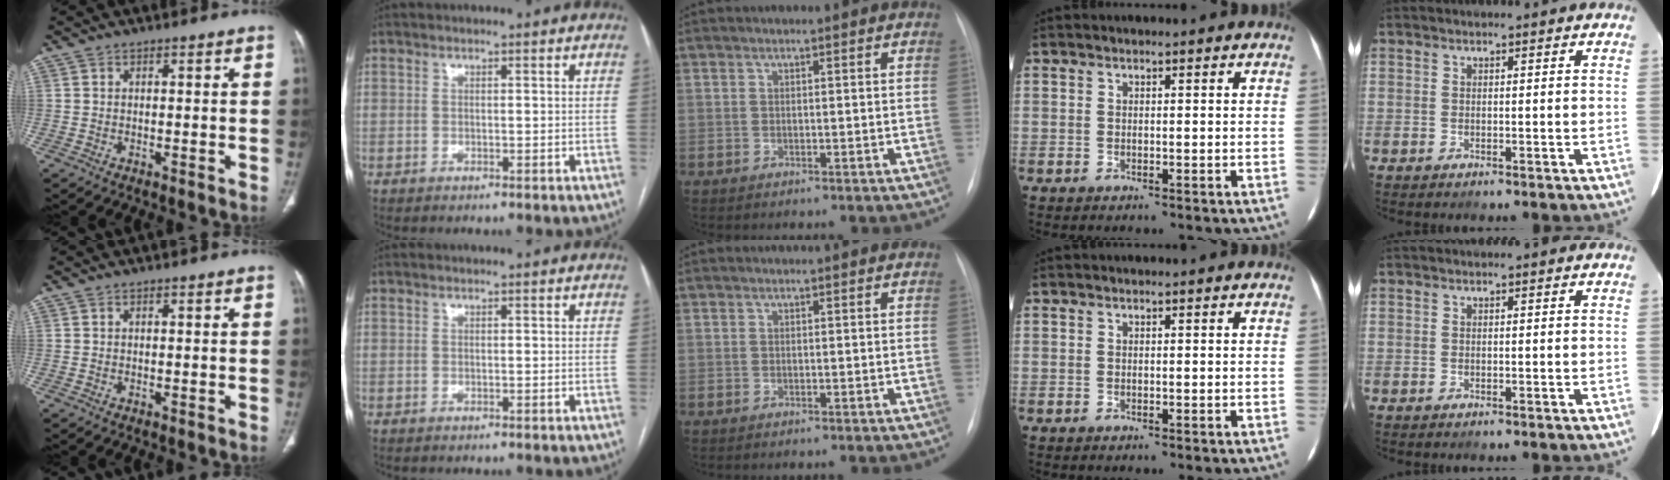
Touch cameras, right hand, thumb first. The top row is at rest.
{}